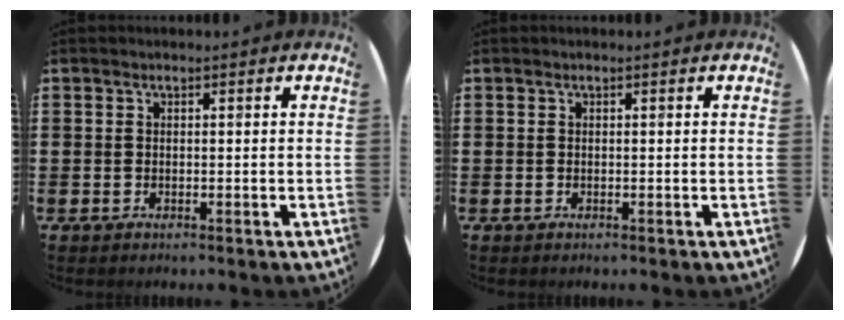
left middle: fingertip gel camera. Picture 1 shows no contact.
{"total": 0.0}